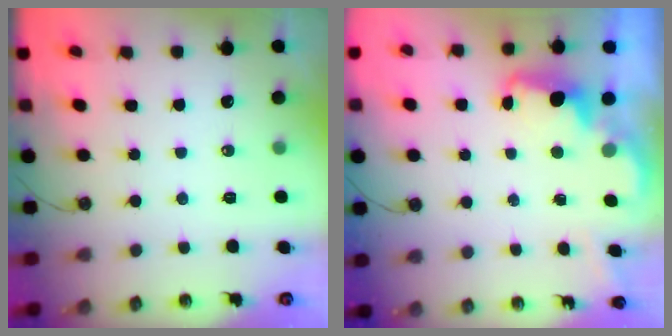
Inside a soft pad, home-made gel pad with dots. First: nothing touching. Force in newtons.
{"total": 2.4, "press": 2.3, "slide": 0.5}